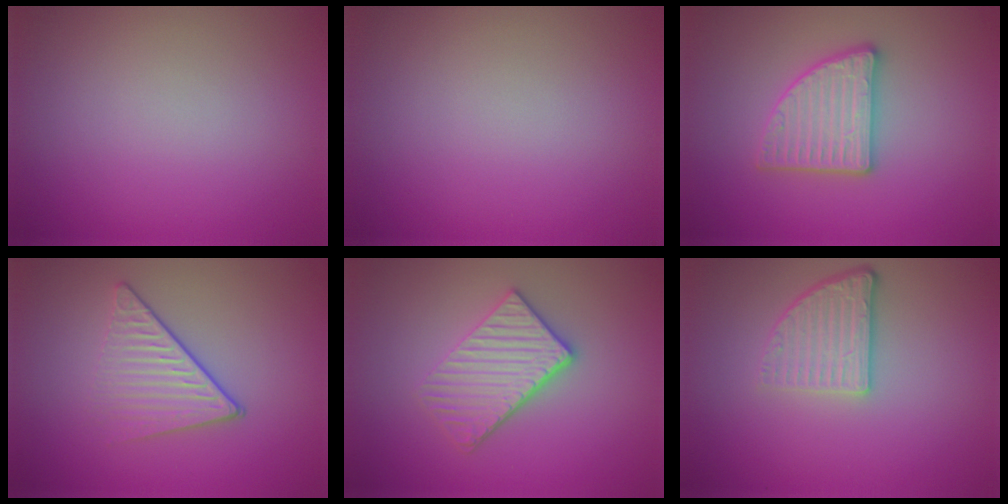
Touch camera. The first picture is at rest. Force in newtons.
{"total": 0.0}
{"total": 3.6, "press": 3.5, "slide": 0.5}
{"total": 3.8, "press": 2.8, "slide": 2.5}
{"total": 3.9, "press": 3.2, "slide": 2.2}
{"total": 3.8, "press": 2.6, "slide": 2.8}